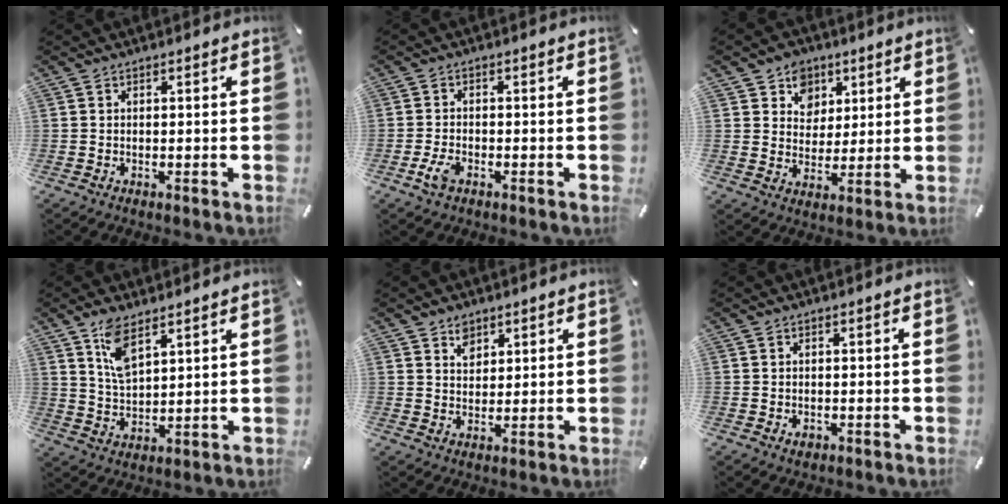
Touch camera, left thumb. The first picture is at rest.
{"total": 3.8, "force": [-1.8, 2.2, 2.5], "torque": [-0.061, 0.001, -0.035]}
{"total": 7.6, "force": [3.1, 6.9, 0.8], "torque": [-0.016, -0.018, 0.056]}
{"total": 7.8, "force": [5.3, 3.1, 4.9], "torque": [-0.116, -0.016, 0.094]}
{"total": 4.1, "force": [2.4, 3.2, 0.5], "torque": [0.006, -0.009, 0.043]}
{"total": 1.4, "force": [-0.5, 1.2, 0.7], "torque": [-0.012, 0.003, -0.009]}